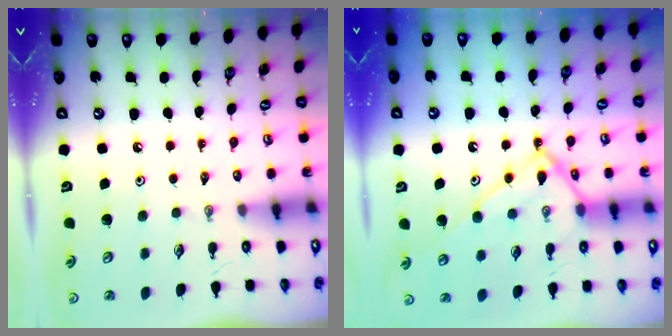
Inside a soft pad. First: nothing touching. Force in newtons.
{"total": 14.9, "press": 14.8, "slide": 0.9}